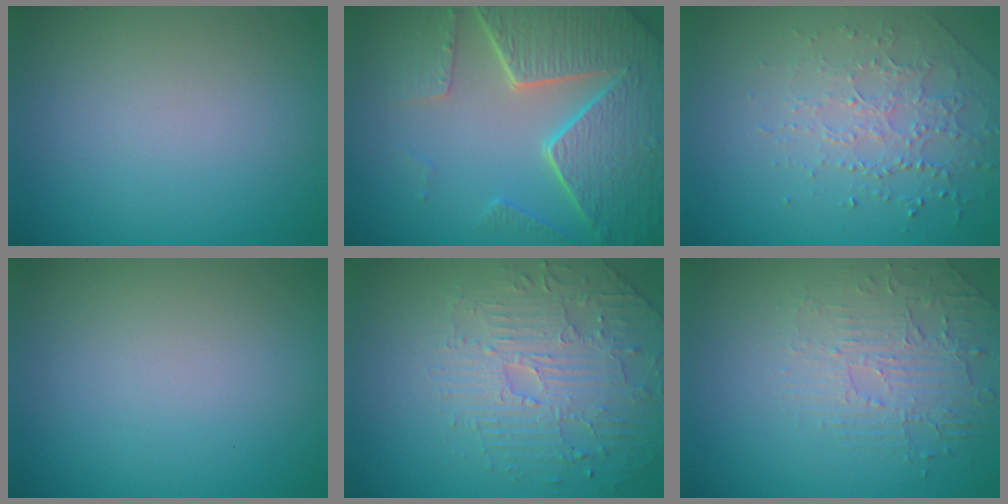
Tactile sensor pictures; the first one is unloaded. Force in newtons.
{"total": 8.3, "press": 5.9, "slide": 5.8}
{"total": 2.1, "press": 1.9, "slide": 0.9}
{"total": 0.0}
{"total": 4.4, "press": 4.0, "slide": 1.7}
{"total": 2.2, "press": 1.7, "slide": 1.5}